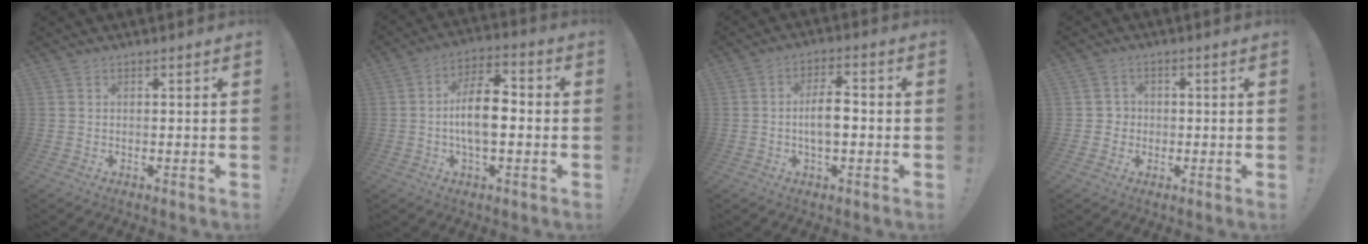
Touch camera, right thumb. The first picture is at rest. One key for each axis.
{"total": 11.9, "fx": -1.7, "fy": 5.9, "fz": 10.2, "tx": -0.182, "ty": 0.012, "tz": -0.035}
{"total": 7.4, "fx": -1.2, "fy": 3.4, "fz": 6.4, "tx": -0.109, "ty": 0.005, "tz": -0.027}
{"total": 3.6, "fx": -0.1, "fy": 3.5, "fz": 0.7, "tx": -0.009, "ty": 0.003, "tz": -0.002}